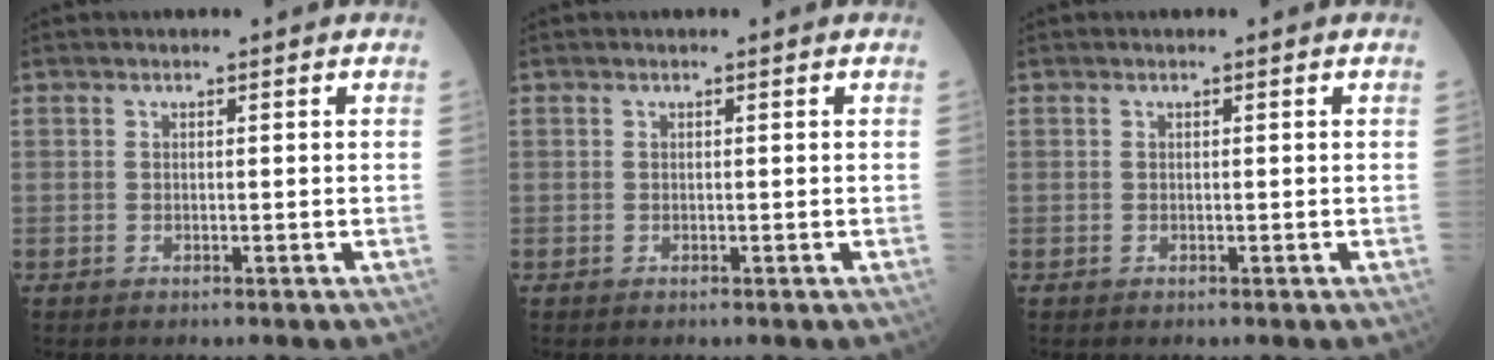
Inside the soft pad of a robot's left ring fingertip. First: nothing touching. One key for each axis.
{"total": 0.0}
{"total": 0.0}